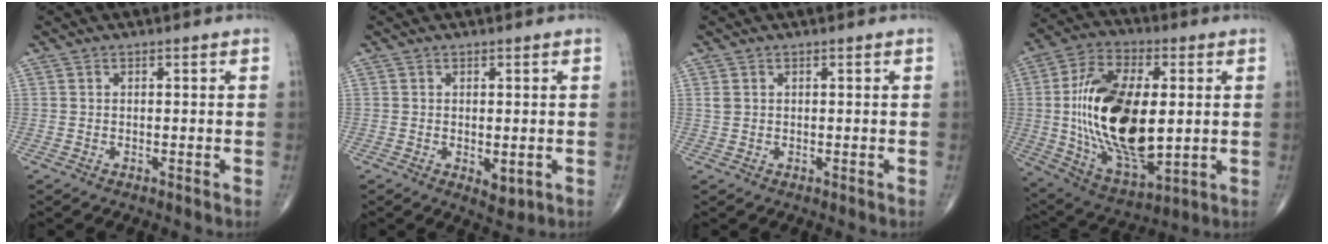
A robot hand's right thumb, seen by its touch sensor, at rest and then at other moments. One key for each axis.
{"total": 3.0, "fx": -0.5, "fy": 1.6, "fz": 2.5, "tx": -0.029, "ty": -0.008, "tz": -0.001}
{"total": 1.1, "fx": 0.3, "fy": 0.9, "fz": 0.5, "tx": -0.009, "ty": 0.003, "tz": 0.009}
{"total": 24.9, "fx": 1.0, "fy": 12.7, "fz": 21.4, "tx": -0.391, "ty": -0.012, "tz": 0.028}